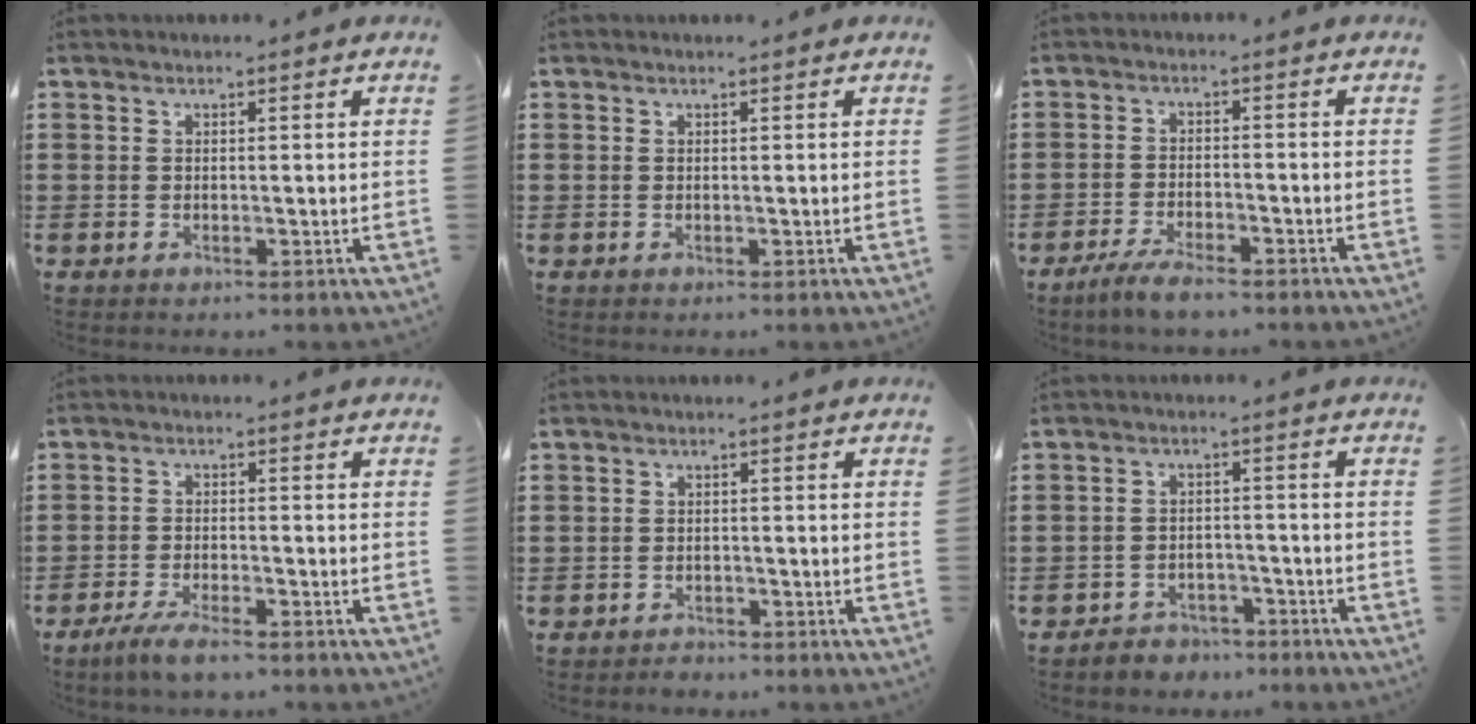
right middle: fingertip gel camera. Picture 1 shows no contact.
{"total": 0.0}
{"total": 4.3, "force": [-3.7, 0.6, 2.1], "torque": [-0.047, -0.005, -0.074]}
{"total": 4.3, "force": [-3.6, 0.6, 2.3], "torque": [-0.049, -0.006, -0.071]}
{"total": 1.7, "force": [-1.6, 0.7, -0.1], "torque": [-0.001, 0.002, -0.036]}
{"total": 3.4, "force": [-3.3, 0.9, -0.3], "torque": [-0.003, 0.001, -0.072]}